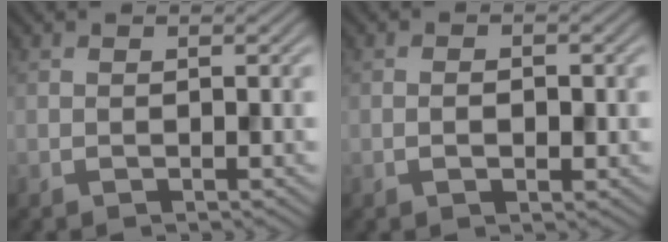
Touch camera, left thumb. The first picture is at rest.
{"total": 1.9, "force": [-0.5, 1.0, 1.5], "torque": [-0.023, -0.001, -0.005]}